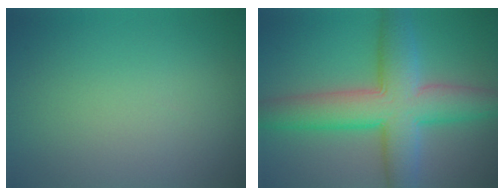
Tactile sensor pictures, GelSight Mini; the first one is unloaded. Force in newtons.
{"total": 8.7, "press": 8.7, "slide": 0.4}